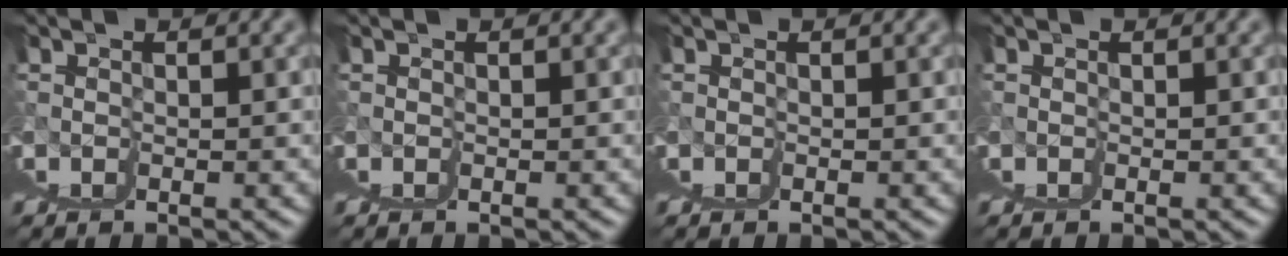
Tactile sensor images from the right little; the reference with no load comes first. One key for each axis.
{"total": 0.0}
{"total": 0.0}
{"total": 0.0}